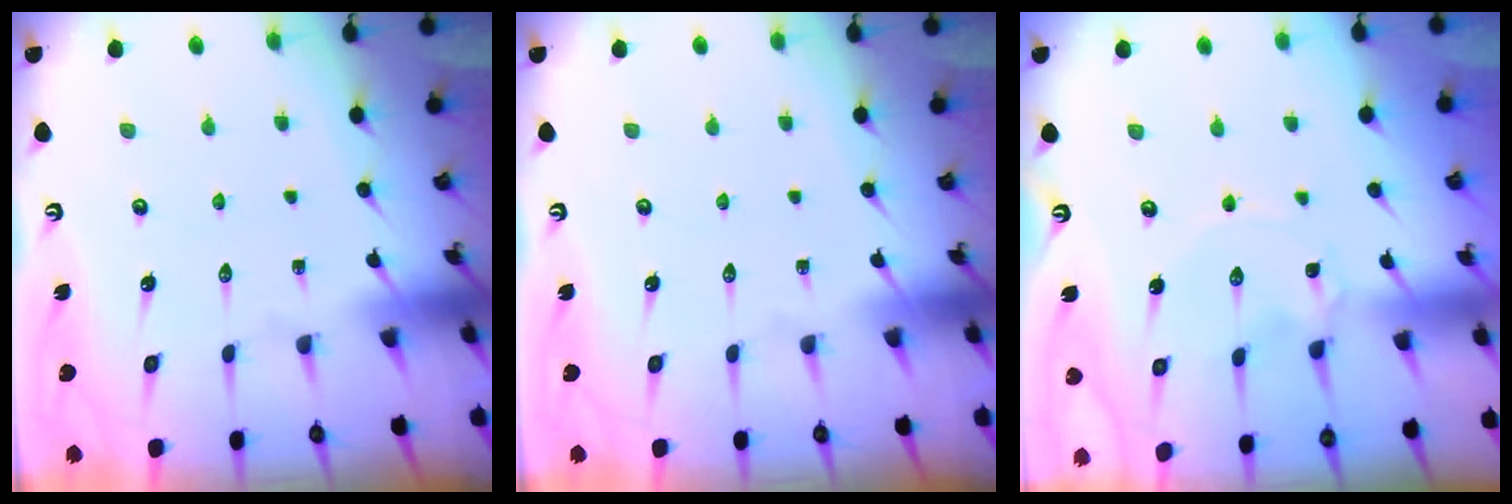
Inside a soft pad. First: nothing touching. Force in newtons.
{"total": 0.0}
{"total": 0.6, "press": 0.6, "slide": 0.1}